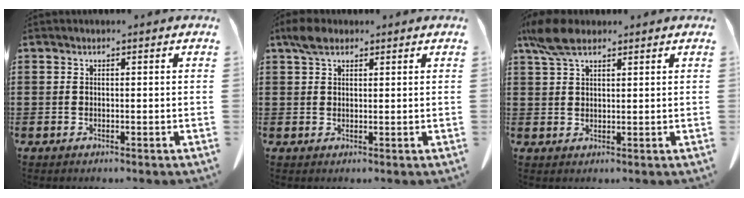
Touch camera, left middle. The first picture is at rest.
{"total": 3.1, "force": [2.1, 1.4, 1.8], "torque": [-0.041, 0.007, 0.038]}
{"total": 5.7, "force": [3.6, 2.2, 3.8], "torque": [-0.091, 0.001, 0.066]}